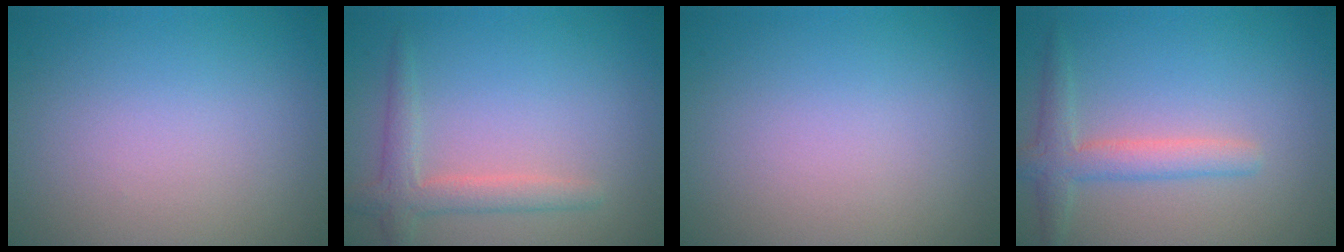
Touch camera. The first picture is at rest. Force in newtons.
{"total": 2.5, "press": 2.5, "slide": 0.3}
{"total": 0.0}
{"total": 2.8, "press": 2.8, "slide": 0.1}